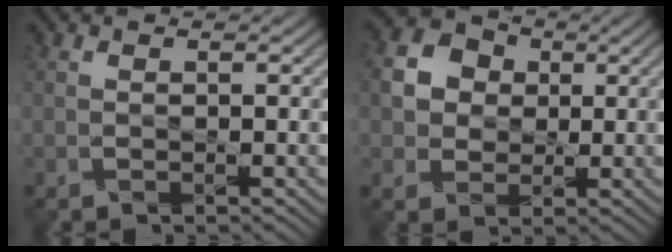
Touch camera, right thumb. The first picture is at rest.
{"total": 6.5, "force": [1.1, 5.7, 3.0], "torque": [-0.096, 0.011, 0.007]}